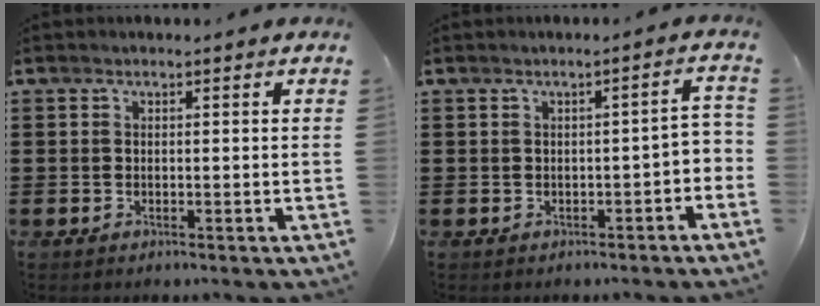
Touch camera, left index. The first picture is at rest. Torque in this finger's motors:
{"motor_torque": [0.10, 0.14, 0.07, 0.04]}